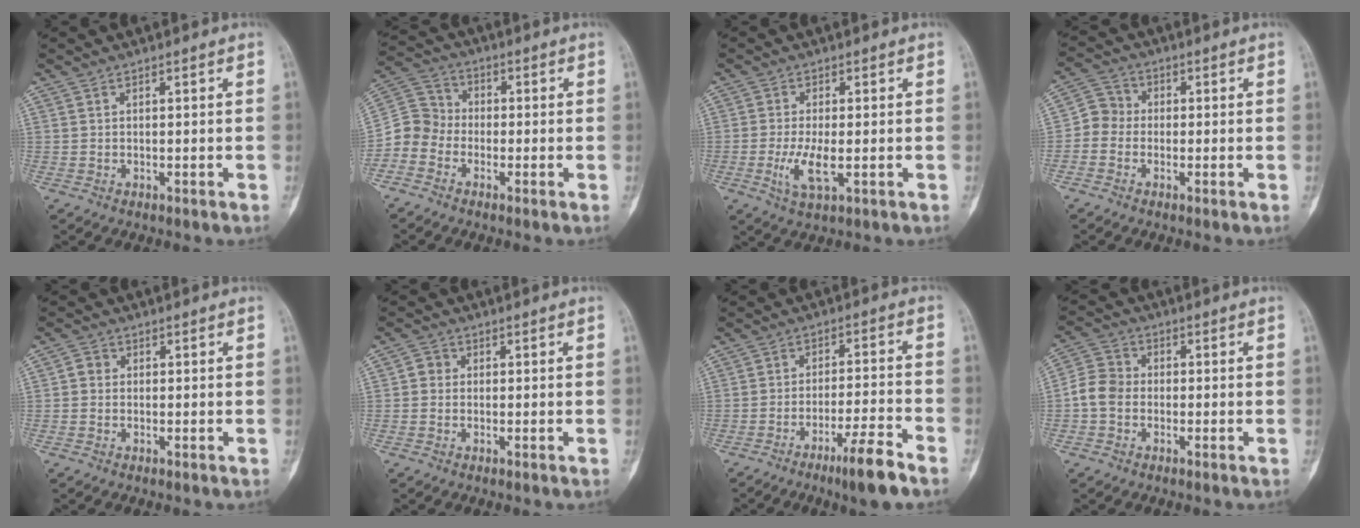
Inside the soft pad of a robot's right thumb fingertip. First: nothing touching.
{"total": 6.8, "force": [-3.1, 5.7, 2.0], "torque": [-0.023, 0.033, -0.077]}
{"total": 5.7, "force": [-1.2, 1.8, 5.2], "torque": [-0.114, -0.012, -0.021]}
{"total": 4.6, "force": [-1.1, 4.2, 1.6], "torque": [-0.012, 0.013, -0.039]}
{"total": 2.0, "force": [-0.1, 1.8, 0.8], "torque": [-0.004, 0.006, -0.008]}
{"total": 2.3, "force": [-0.1, 2.1, 0.9], "torque": [-0.002, 0.007, -0.009]}
{"total": 8.7, "force": [-5.8, 0.5, 6.5], "torque": [-0.118, 0.026, -0.098]}
{"total": 6.0, "force": [-1.3, 5.0, 3.1], "torque": [-0.045, 0.019, -0.040]}